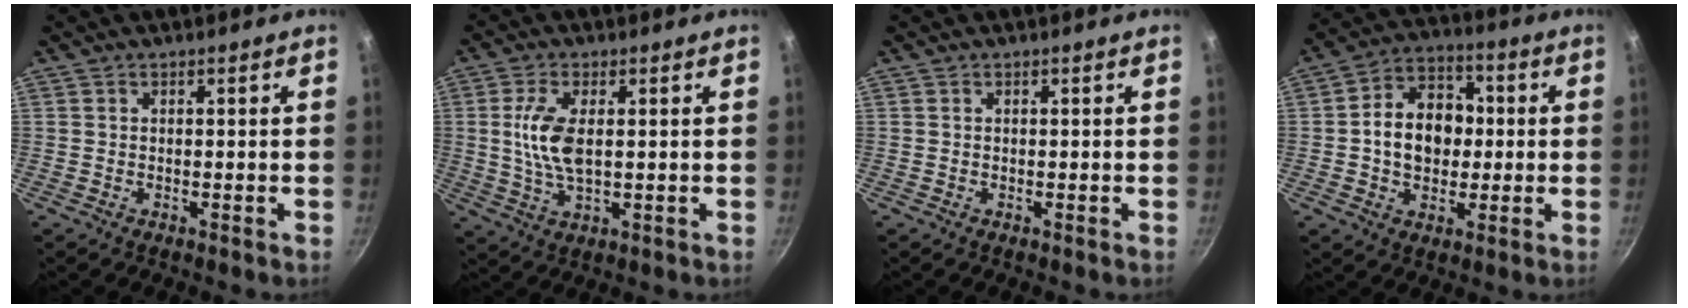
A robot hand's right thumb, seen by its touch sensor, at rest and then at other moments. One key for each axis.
{"total": 8.2, "fx": 0.9, "fy": 3.7, "fz": 7.3, "tx": -0.159, "ty": -0.007, "tz": 0.022}
{"total": 0.0}
{"total": 12.7, "fx": 0.1, "fy": 9.5, "fz": 8.4, "tx": -0.104, "ty": 0.023, "tz": -0.004}